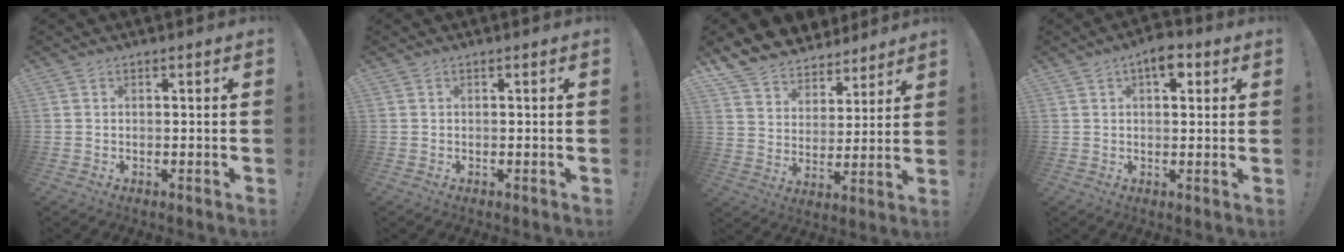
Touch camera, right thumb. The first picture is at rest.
{"total": 0.0}
{"total": 8.8, "force": [7.2, 5.0, 0.4], "torque": [-0.019, -0.068, 0.141]}
{"total": 5.3, "force": [2.5, 2.6, 3.8], "torque": [-0.050, -0.008, 0.039]}